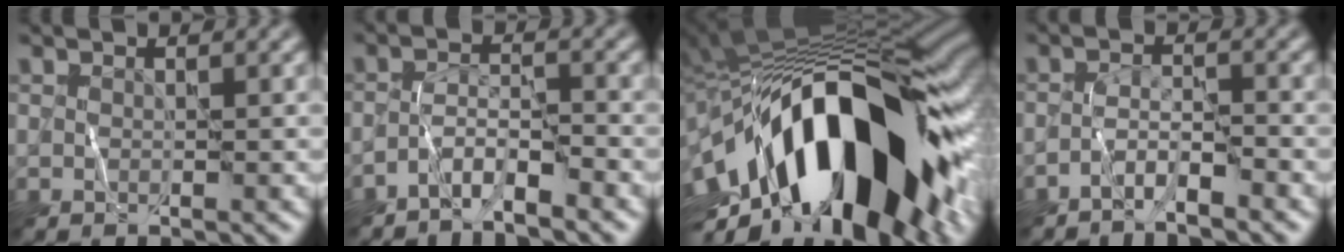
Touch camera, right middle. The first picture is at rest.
{"total": 2.7, "force": [-2.5, 0.2, 1.2], "torque": [-0.024, 0.006, -0.055]}
{"total": 18.3, "force": [-4.3, 8.4, 15.7], "torque": [-0.251, 0.015, -0.075]}
{"total": 2.1, "force": [-1.9, 0.0, 1.0], "torque": [-0.020, 0.007, -0.040]}